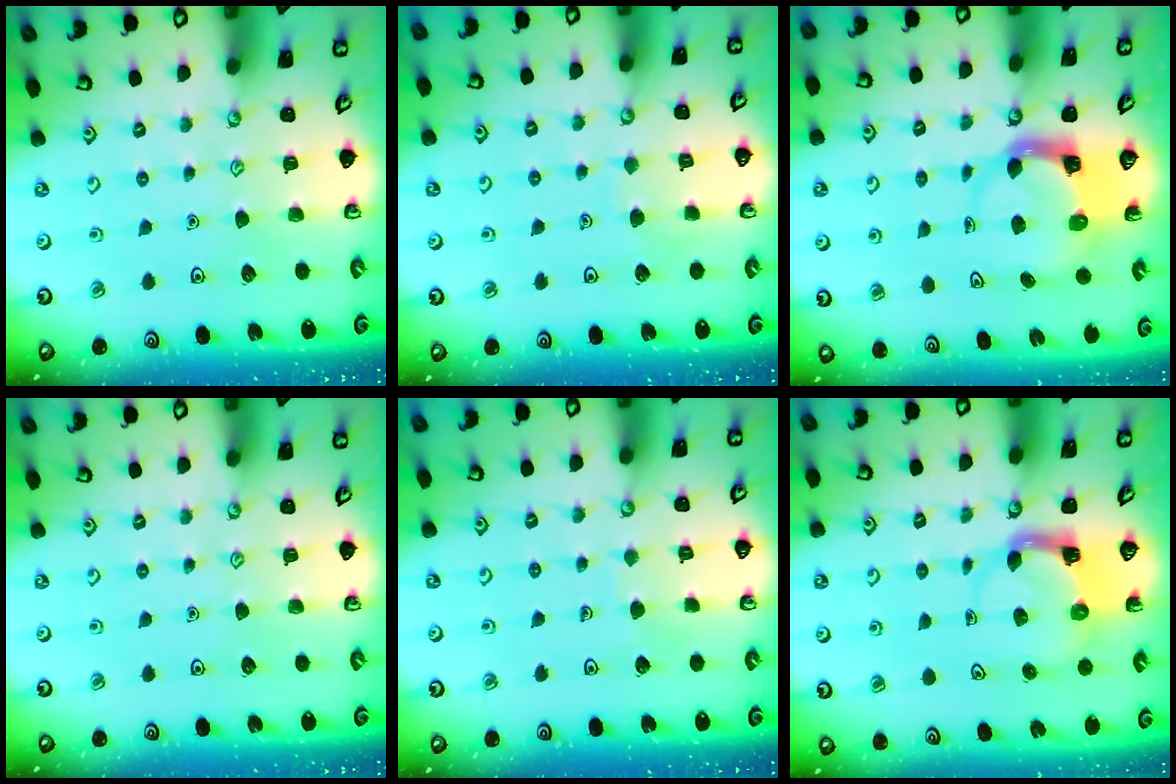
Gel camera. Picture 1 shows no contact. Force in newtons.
{"total": 3.8, "press": 3.8, "slide": 0.2}
{"total": 3.8, "press": 3.7, "slide": 0.5}
{"total": 0.0}
{"total": 2.2, "press": 2.2, "slide": 0.1}
{"total": 3.8, "press": 3.7, "slide": 0.7}